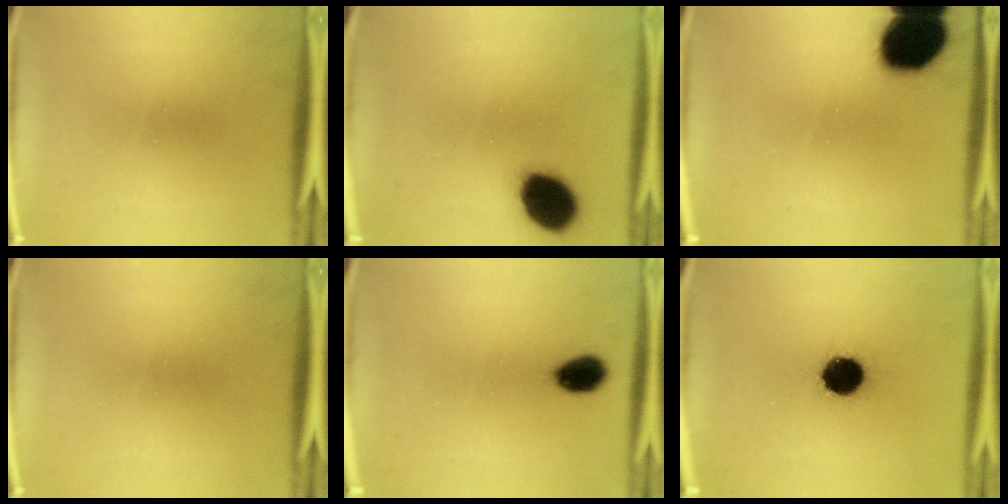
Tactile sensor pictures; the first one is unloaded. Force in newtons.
{"total": 14.3}
{"total": 19.2}
{"total": 0.0}
{"total": 6.1}
{"total": 12.5}